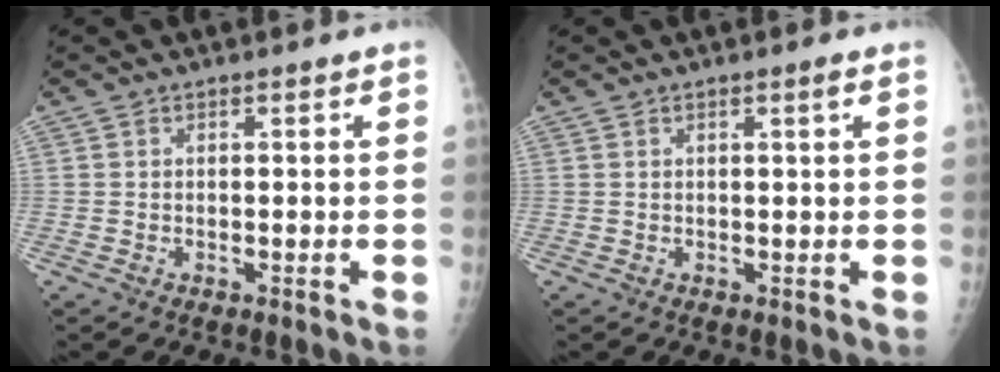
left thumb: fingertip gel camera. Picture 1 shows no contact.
{"total": 1.1, "force": [0.5, 0.0, 0.9], "torque": [-0.016, -0.001, 0.008]}